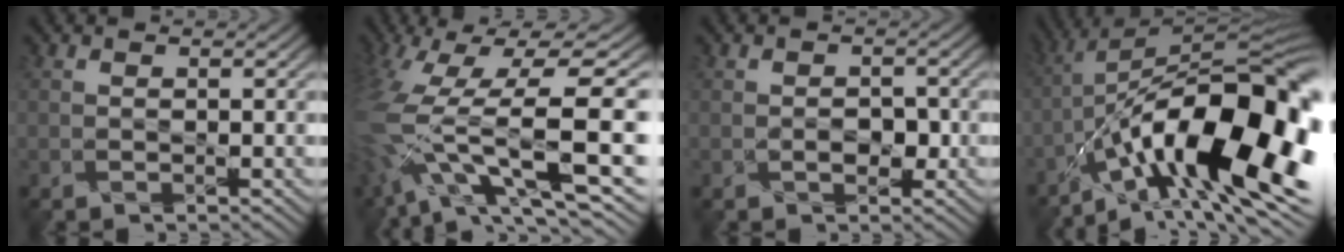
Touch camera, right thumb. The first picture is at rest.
{"total": 15.1, "force": [-2.1, 5.6, 13.9], "torque": [-0.297, -0.023, -0.016]}
{"total": 2.0, "force": [-0.8, 1.5, 1.0], "torque": [-0.016, -0.008, -0.010]}
{"total": 19.4, "force": [-6.9, 6.8, 16.9], "torque": [-0.262, -0.007, -0.128]}